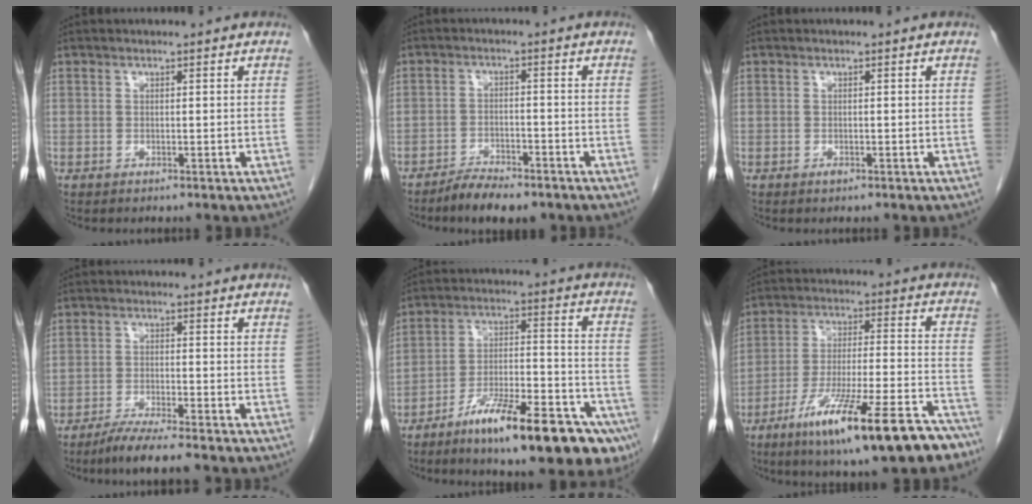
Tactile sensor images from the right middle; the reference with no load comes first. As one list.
[{"total": 5.6, "force": [-4.5, 1.6, 2.8], "torque": [-0.047, -0.004, -0.076]}, {"total": 0.5, "force": [-0.3, 0.2, 0.3], "torque": [-0.006, 0.001, -0.004]}, {"total": 5.5, "force": [-4.5, -0.5, 3.1], "torque": [-0.055, -0.017, -0.081]}, {"total": 18.5, "force": [-11.6, 3.7, 13.9], "torque": [-0.167, 0.011, -0.182]}, {"total": 20.2, "force": [-13.6, 2.7, 14.6], "torque": [-0.197, -0.011, -0.221]}]